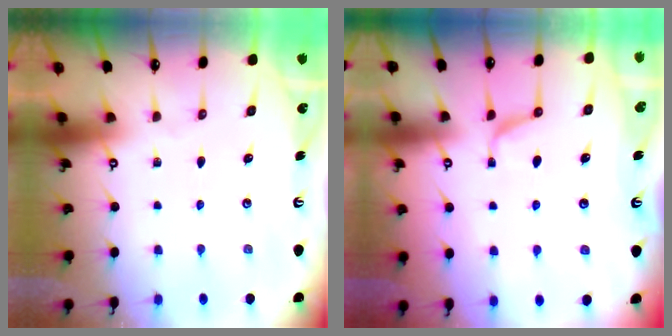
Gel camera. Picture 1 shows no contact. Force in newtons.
{"total": 1.3, "press": 1.1, "slide": 0.7}